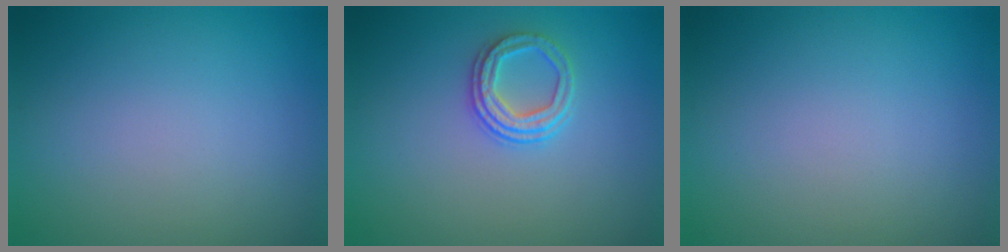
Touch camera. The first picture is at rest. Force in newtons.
{"total": 2.7, "press": 2.4, "slide": 1.2}
{"total": 0.0}